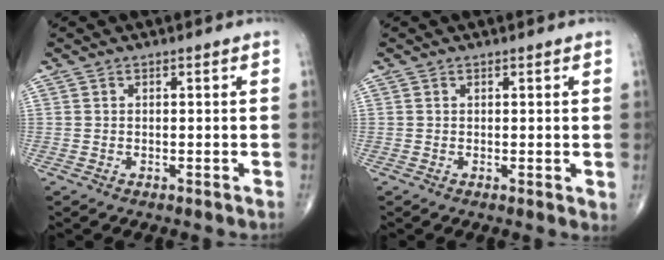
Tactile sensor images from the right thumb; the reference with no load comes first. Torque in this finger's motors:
{"motor_torque": [-0.13, 0.01, 0.04, 0.05, 0.00]}